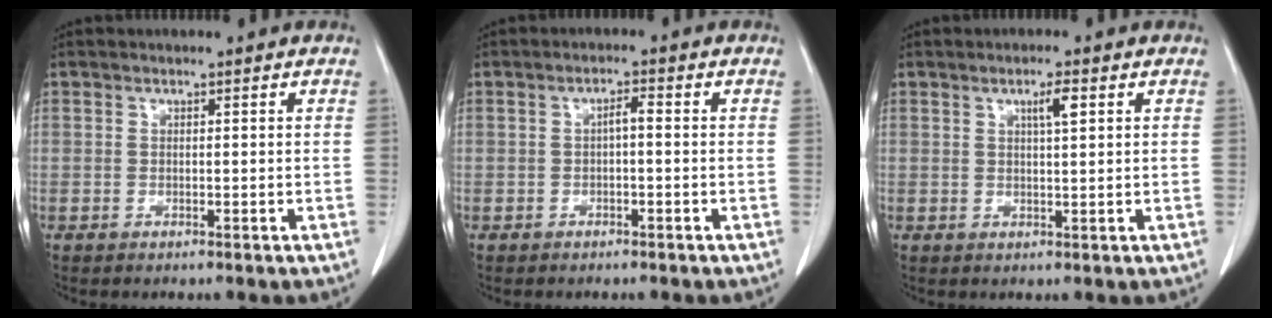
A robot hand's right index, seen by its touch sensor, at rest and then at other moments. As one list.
[{"total": 1.8, "force": [-0.2, 0.4, 1.7], "torque": [-0.029, 0.005, -0.004]}, {"total": 2.7, "force": [1.1, 0.2, 2.4], "torque": [-0.042, 0.000, 0.018]}]